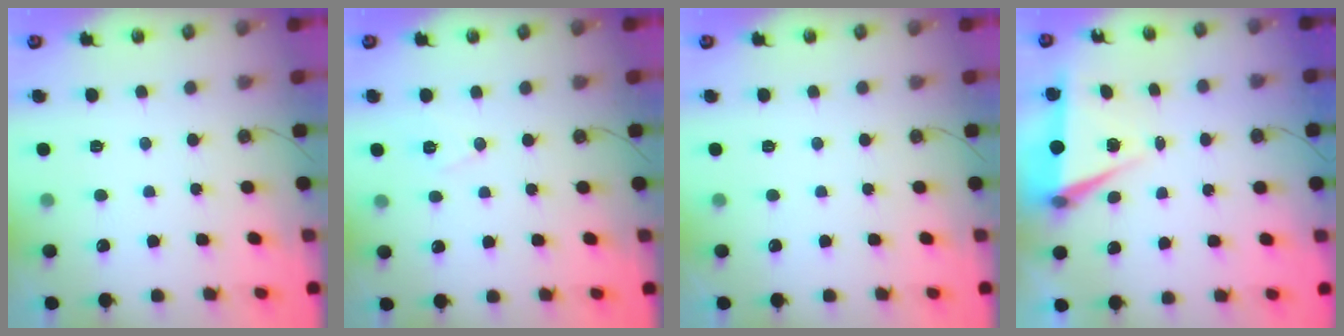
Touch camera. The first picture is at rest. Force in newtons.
{"total": 6.8, "press": 5.1, "slide": 4.5}
{"total": 0.0}
{"total": 6.7, "press": 5.0, "slide": 4.4}